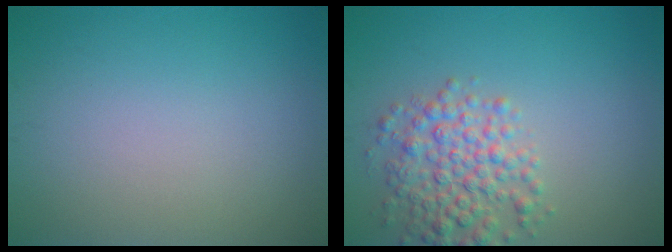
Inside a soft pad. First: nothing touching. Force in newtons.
{"total": 4.7, "press": 4.7, "slide": 0.1}